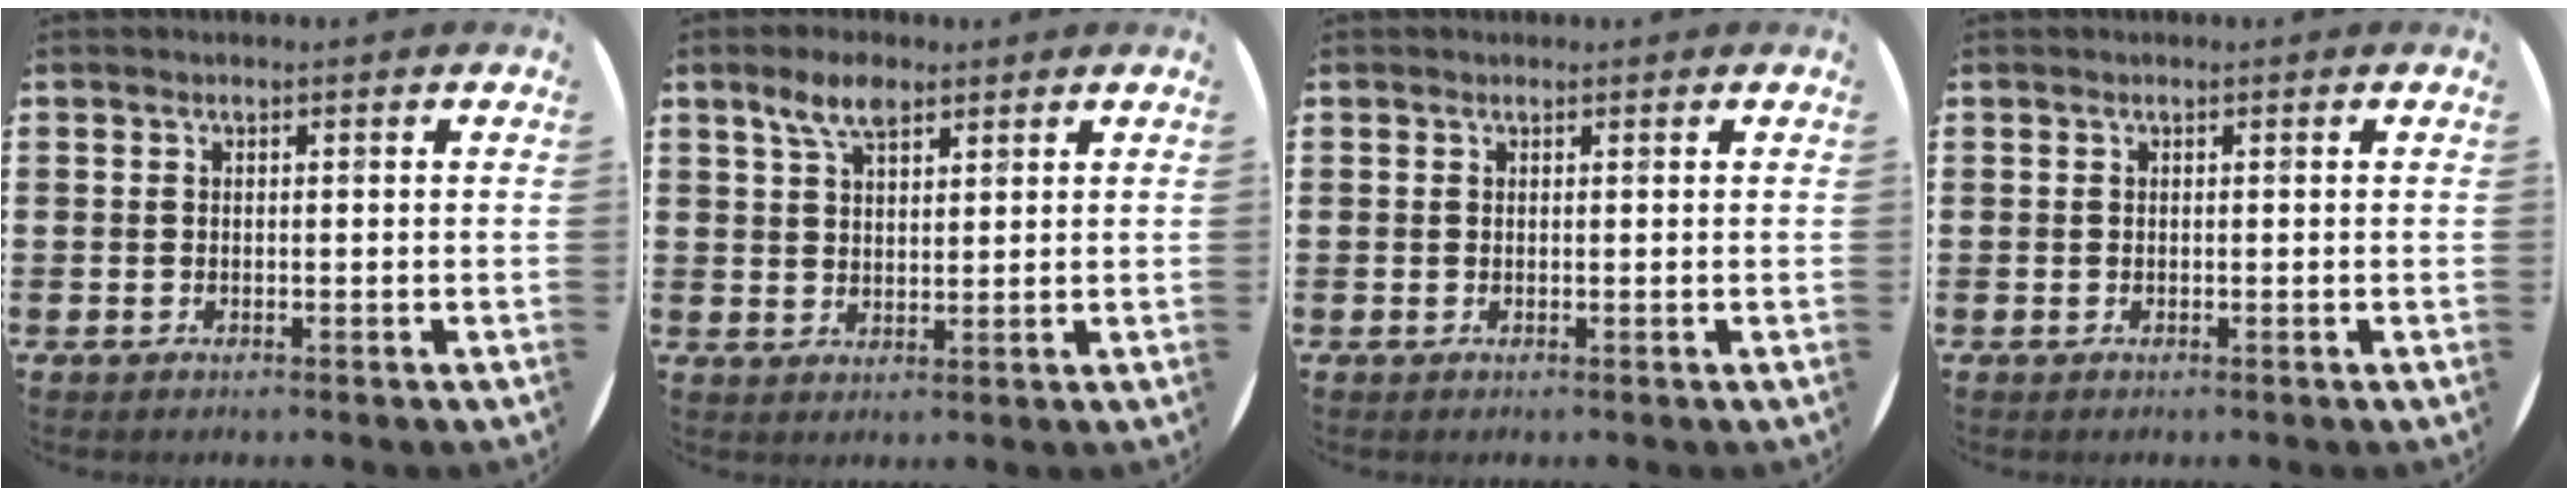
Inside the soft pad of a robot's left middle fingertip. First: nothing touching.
{"total": 5.2, "force": [3.6, 2.1, 3.0], "torque": [-0.058, 0.003, 0.064]}
{"total": 0.0}
{"total": 0.0}